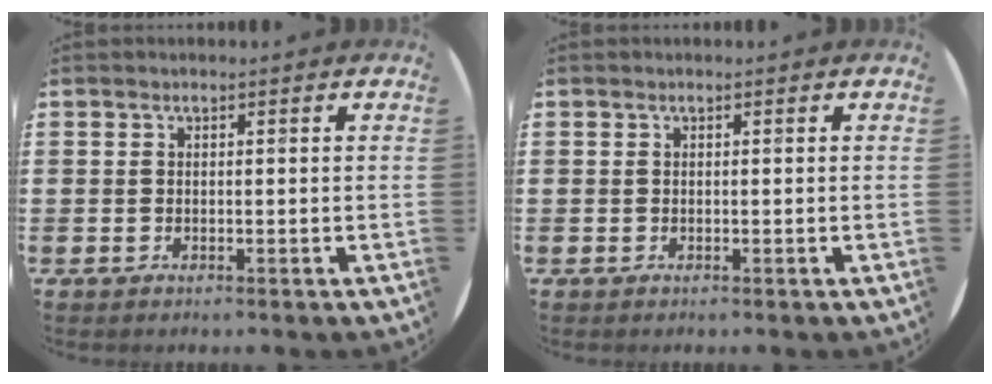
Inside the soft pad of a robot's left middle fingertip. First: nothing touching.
{"total": 0.0}